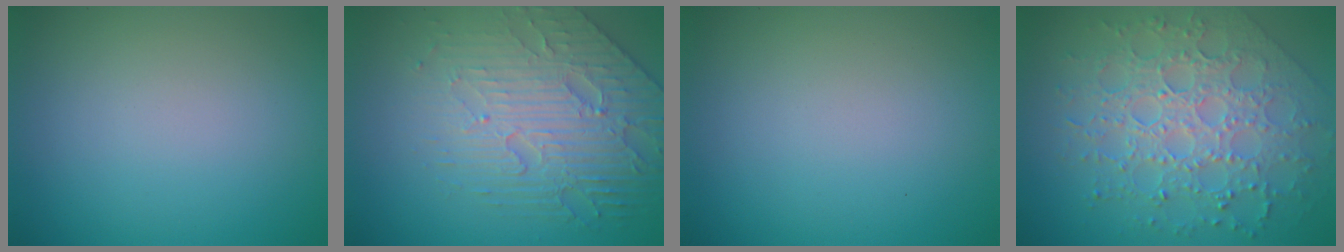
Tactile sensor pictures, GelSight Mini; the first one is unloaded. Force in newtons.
{"total": 6.0, "press": 4.9, "slide": 3.5}
{"total": 0.0}
{"total": 8.0, "press": 5.7, "slide": 5.6}